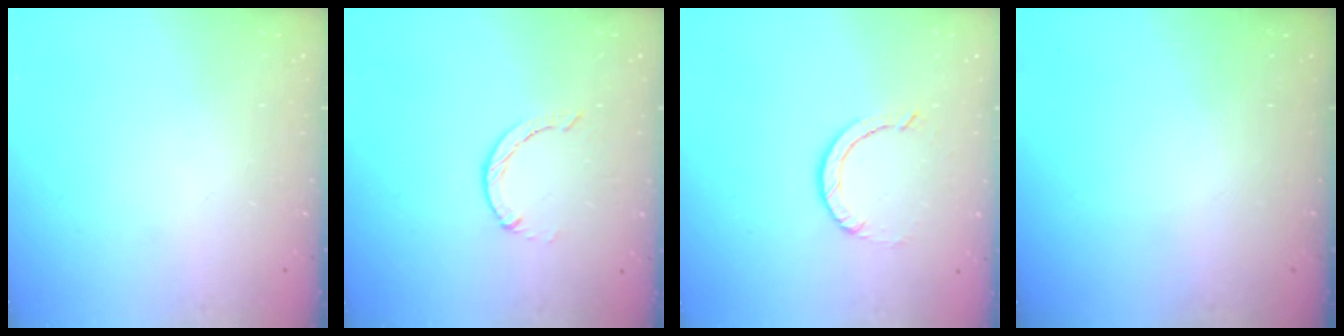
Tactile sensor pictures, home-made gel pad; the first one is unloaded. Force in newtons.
{"total": 0.0}
{"total": 3.8, "press": 3.8, "slide": 0.4}
{"total": 0.0}